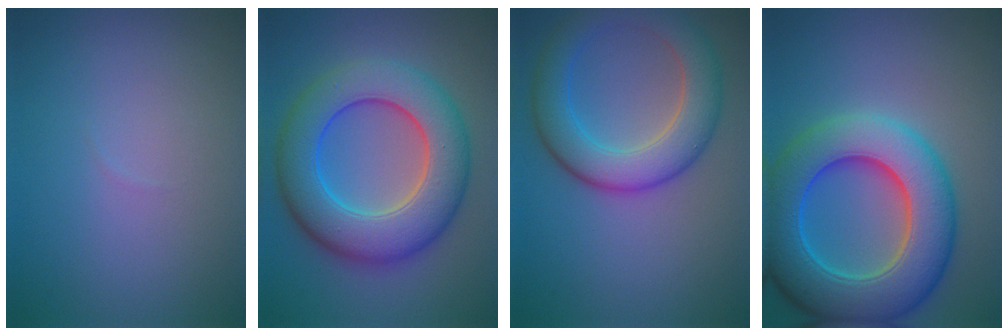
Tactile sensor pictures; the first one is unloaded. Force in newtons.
{"total": 9.4, "press": 9.4, "slide": 0.5}
{"total": 6.9, "press": 6.9, "slide": 0.2}
{"total": 10.5, "press": 10.5, "slide": 0.3}